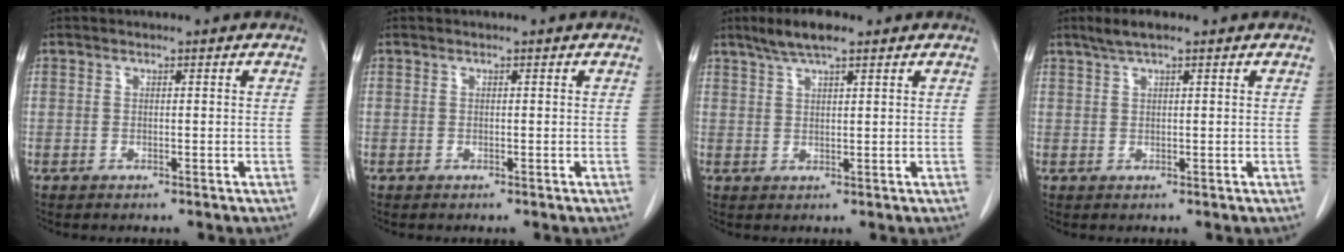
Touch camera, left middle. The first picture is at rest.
{"total": 0.0}
{"total": 5.3, "force": [3.8, 0.8, 3.5], "torque": [-0.074, 0.012, 0.069]}
{"total": 3.1, "force": [2.2, 0.4, 2.2], "torque": [-0.049, 0.012, 0.042]}